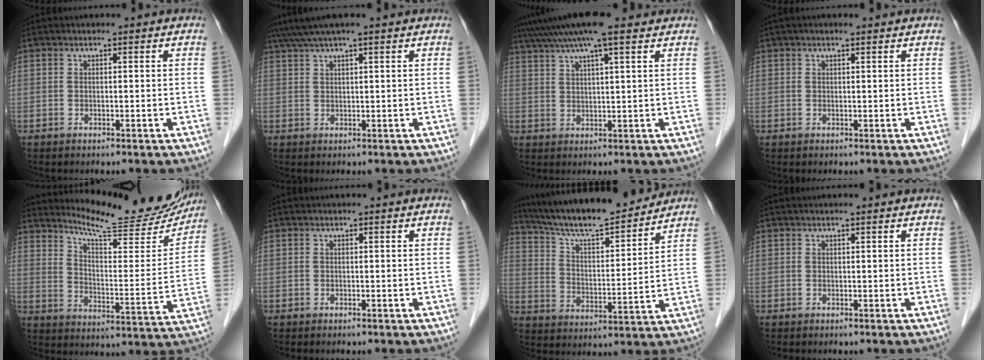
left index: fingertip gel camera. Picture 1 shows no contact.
{"total": 5.5, "force": [4.2, -0.3, 3.5], "torque": [-0.064, 0.039, 0.075]}
{"total": 10.4, "force": [8.0, 0.6, 6.7], "torque": [-0.117, 0.036, 0.117]}
{"total": 1.2, "force": [0.7, 0.3, 0.9], "torque": [-0.019, 0.008, 0.007]}
{"total": 18.5, "force": [17.2, 2.6, 6.3], "torque": [-0.089, -0.060, 0.223]}
{"total": 0.0}
{"total": 15.8, "force": [14.5, 1.5, 6.1], "torque": [-0.110, 0.002, 0.238]}
{"total": 0.0}